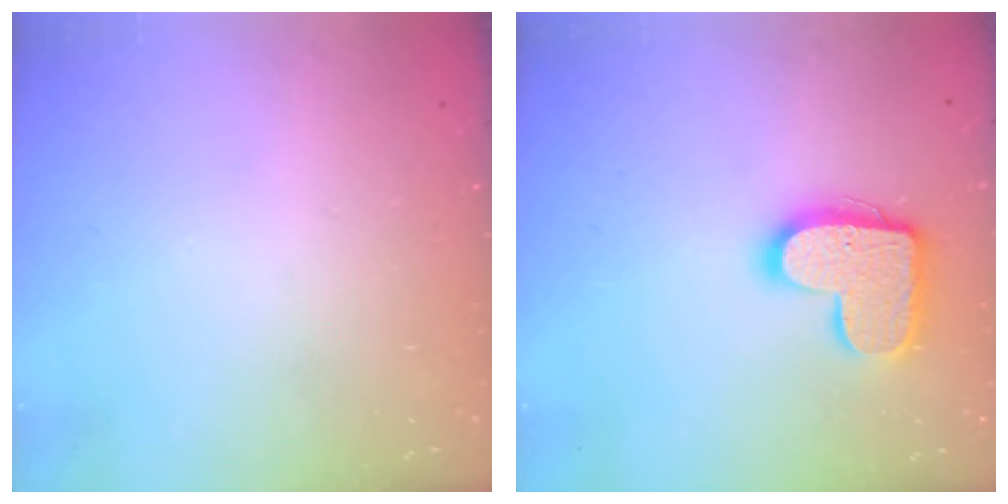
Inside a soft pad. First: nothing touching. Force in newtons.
{"total": 14.9, "press": 14.9, "slide": 1.0}